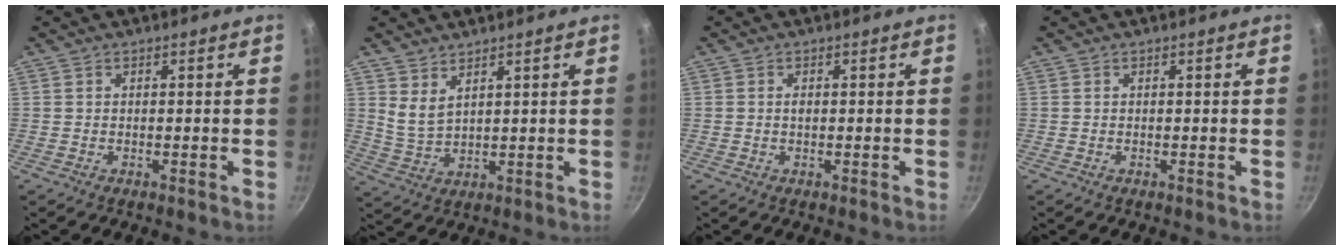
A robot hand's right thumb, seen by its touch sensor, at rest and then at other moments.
{"total": 4.4, "force": [3.0, 2.0, 2.6], "torque": [-0.046, -0.029, 0.066]}
{"total": 0.7, "force": [0.1, 0.4, 0.6], "torque": [-0.010, 0.001, 0.001]}
{"total": 0.0}